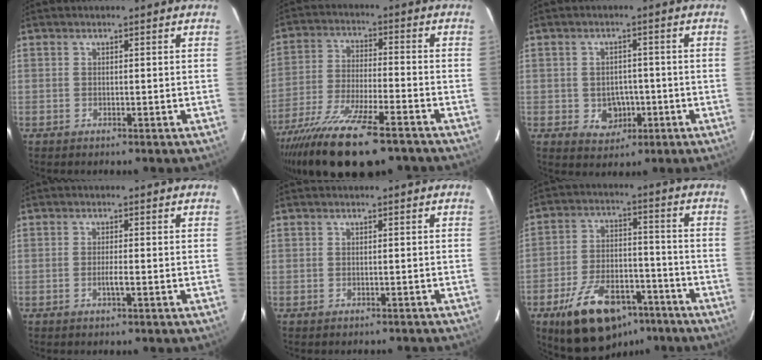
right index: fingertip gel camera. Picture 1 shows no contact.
{"total": 18.6, "force": [-14.2, 2.7, 11.8], "torque": [-0.203, -0.040, -0.238]}
{"total": 4.7, "force": [-1.1, 3.7, 2.5], "torque": [-0.032, 0.006, -0.007]}
{"total": 1.5, "force": [-0.5, 0.0, 1.4], "torque": [-0.028, -0.001, -0.009]}
{"total": 2.1, "force": [-2.0, 0.6, 0.2], "torque": [-0.002, -0.004, -0.022]}
{"total": 16.2, "force": [-10.3, 7.7, 9.9], "torque": [-0.168, 0.008, -0.162]}